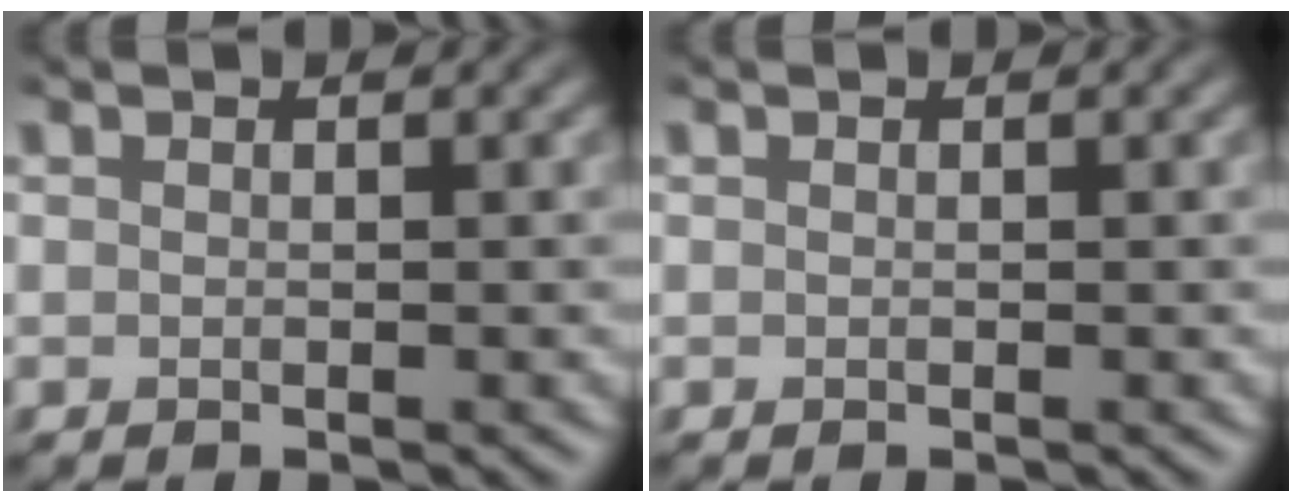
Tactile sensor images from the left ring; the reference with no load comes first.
{"total": 0.0}